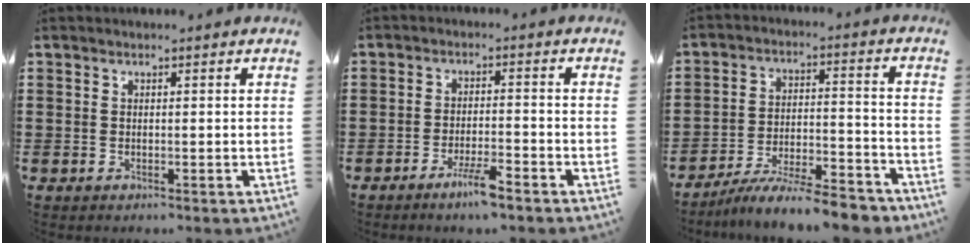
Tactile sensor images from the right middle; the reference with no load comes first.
{"total": 4.1, "force": [-2.9, 0.4, 2.9], "torque": [-0.053, -0.001, -0.050]}
{"total": 8.5, "force": [-7.9, 0.4, 3.1], "torque": [-0.047, 0.012, -0.150]}